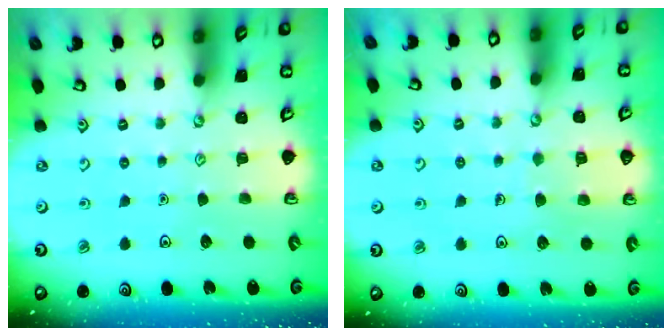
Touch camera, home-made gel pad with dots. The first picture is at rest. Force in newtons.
{"total": 5.6, "press": 5.6, "slide": 0.5}